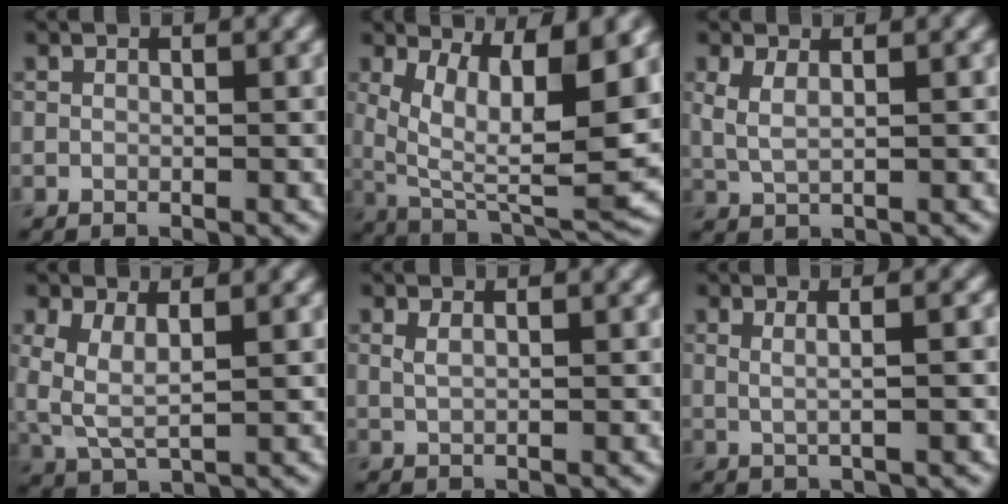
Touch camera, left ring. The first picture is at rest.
{"total": 10.6, "force": [2.9, 3.7, 9.5], "torque": [-0.153, -0.022, 0.056]}
{"total": 2.1, "force": [0.7, 0.8, 1.8], "torque": [-0.045, -0.001, 0.017]}
{"total": 4.0, "force": [0.9, 2.0, 3.3], "torque": [-0.082, -0.005, 0.021]}
{"total": 1.0, "force": [0.5, 0.4, 0.8], "torque": [-0.013, 0.001, 0.009]}
{"total": 3.3, "force": [0.8, 1.3, 2.9], "torque": [-0.030, 0.001, -0.011]}